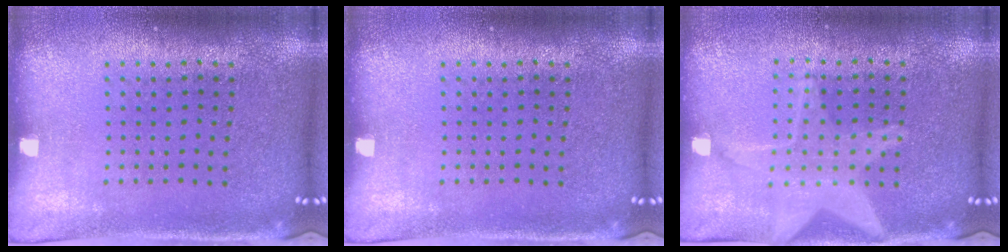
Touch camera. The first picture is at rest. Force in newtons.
{"total": 0.0}
{"total": 3.0, "press": 3.0, "slide": 0.4}